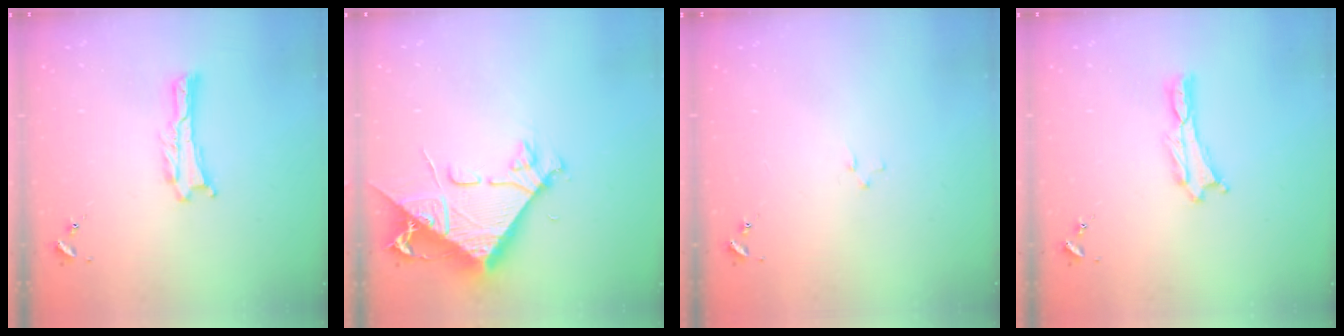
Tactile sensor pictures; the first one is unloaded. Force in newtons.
{"total": 10.1, "press": 10.0, "slide": 1.2}
{"total": 0.7, "press": 0.7, "slide": 0.2}
{"total": 0.0}